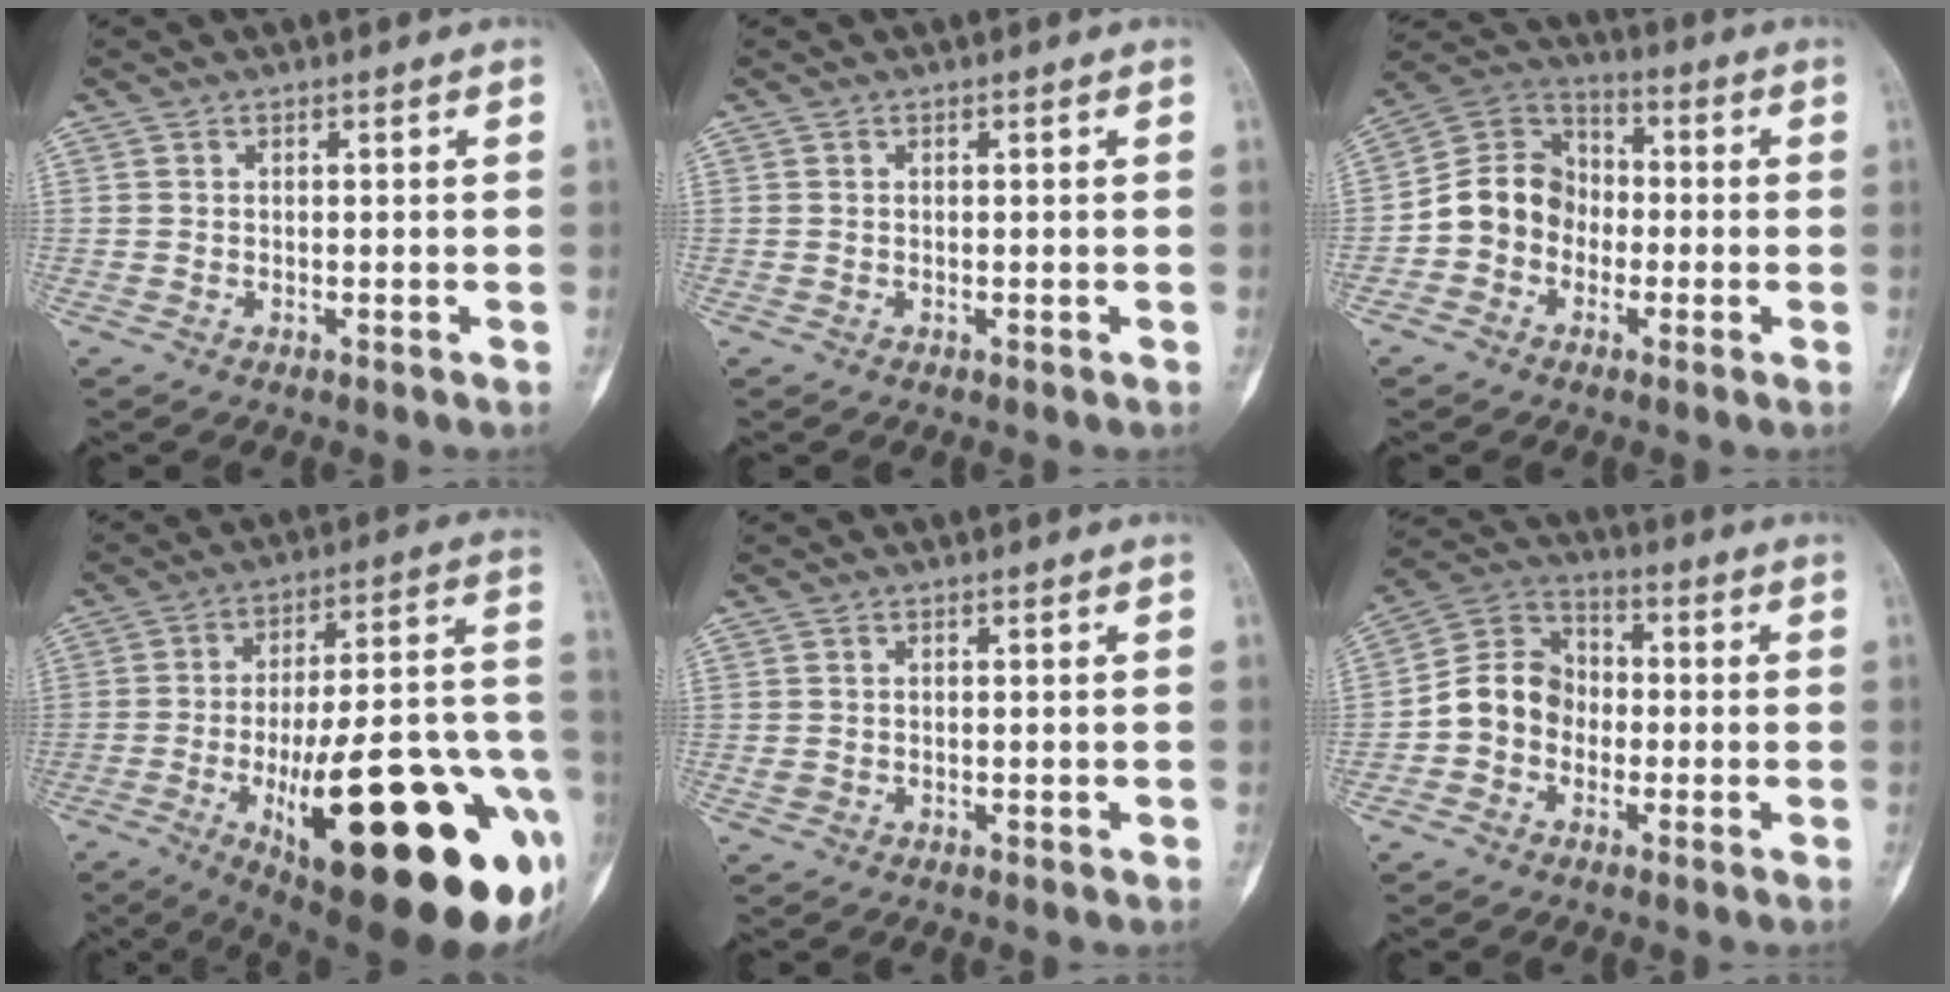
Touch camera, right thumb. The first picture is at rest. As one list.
[{"total": 0.0}, {"total": 11.3, "force": [-2.5, 9.7, 5.2], "torque": [-0.064, 0.043, -0.058]}, {"total": 35.1, "force": [-12.3, 10.7, 31.1], "torque": [-0.357, 0.035, -0.172]}, {"total": 1.5, "force": [-0.3, 1.2, 0.8], "torque": [-0.011, 0.005, -0.004]}, {"total": 10.0, "force": [-2.1, 8.5, 4.8], "torque": [-0.062, 0.039, -0.054]}]